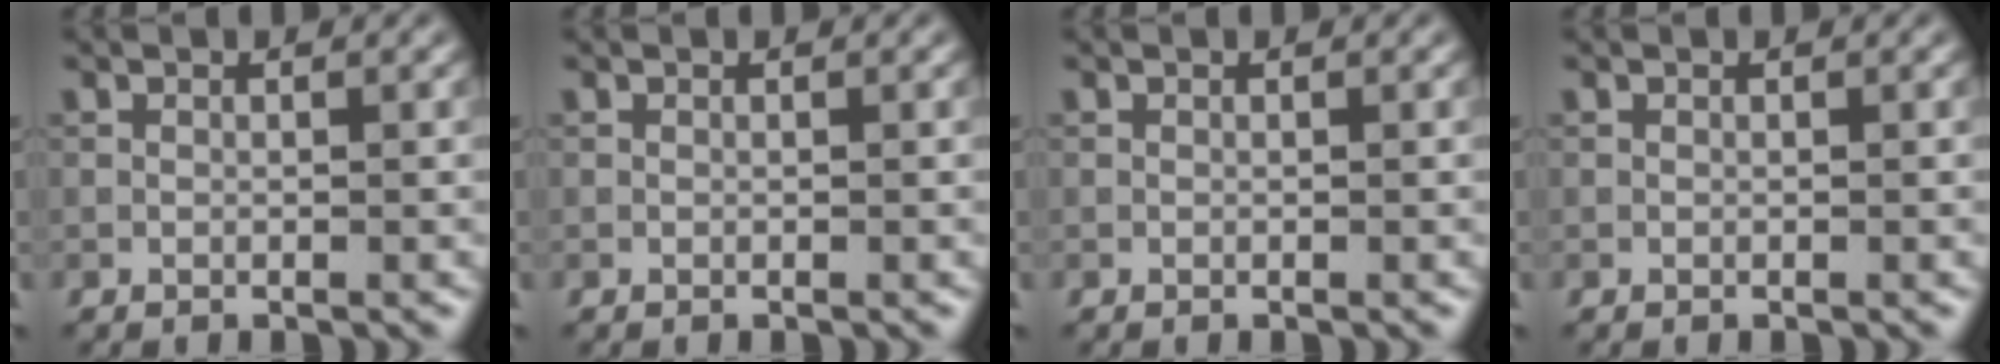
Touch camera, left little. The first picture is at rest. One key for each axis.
{"total": 0.0}
{"total": 0.0}
{"total": 0.0}